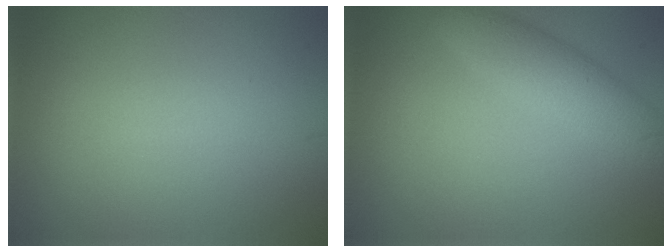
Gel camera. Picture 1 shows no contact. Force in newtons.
{"total": 3.5, "press": 3.5, "slide": 0.2}